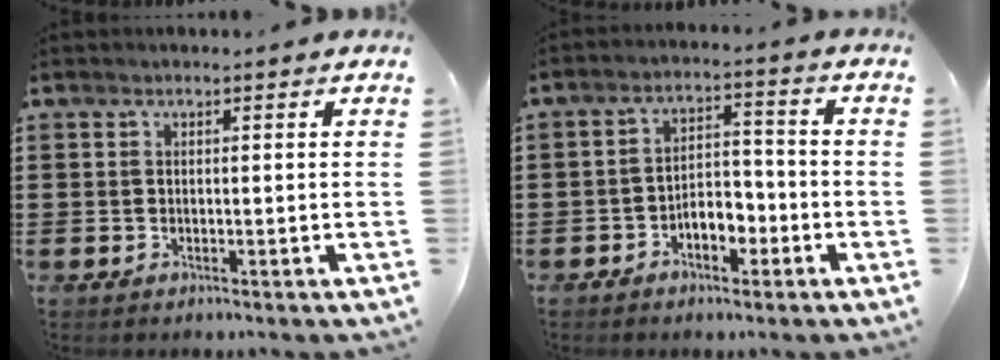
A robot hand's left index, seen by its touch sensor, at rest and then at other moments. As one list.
[{"total": 4.7, "force": [-2.7, 2.6, 2.8], "torque": [-0.051, 0.012, -0.054]}]